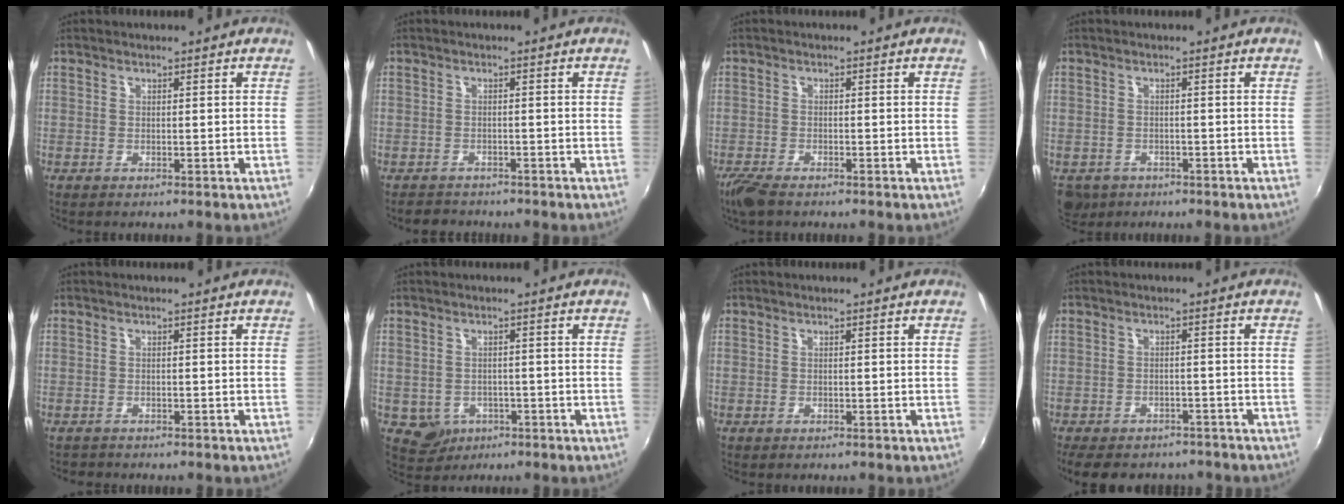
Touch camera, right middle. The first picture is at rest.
{"total": 3.5, "force": [-3.1, 1.5, 0.3], "torque": [-0.018, -0.002, -0.052]}
{"total": 4.4, "force": [-3.5, 1.2, 2.4], "torque": [-0.063, -0.017, -0.069]}
{"total": 5.3, "force": [-2.9, 3.9, 2.1], "torque": [-0.053, -0.013, -0.043]}
{"total": 1.3, "force": [-1.3, 0.4, 0.0], "torque": [-0.004, -0.004, -0.021]}
{"total": 4.5, "force": [-1.7, 3.9, 1.2], "torque": [-0.033, 0.000, -0.015]}
{"total": 0.0}
{"total": 12.3, "force": [-10.0, 5.4, 4.8], "torque": [-0.111, -0.016, -0.140]}